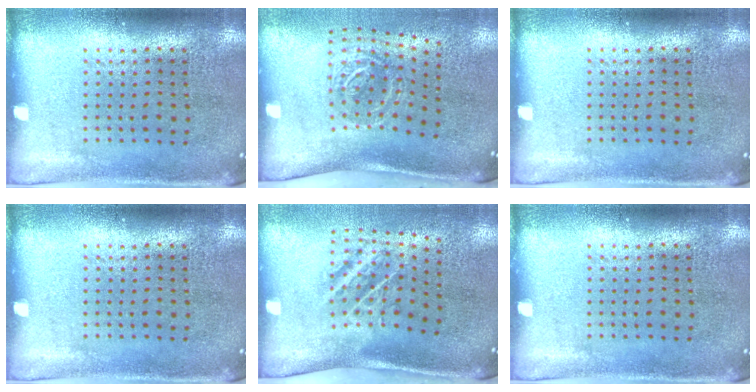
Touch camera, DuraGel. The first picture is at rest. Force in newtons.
{"total": 2.0, "press": 1.2, "slide": 1.6}
{"total": 0.0}
{"total": 0.0}
{"total": 2.0, "press": 1.2, "slide": 1.6}
{"total": 0.0}